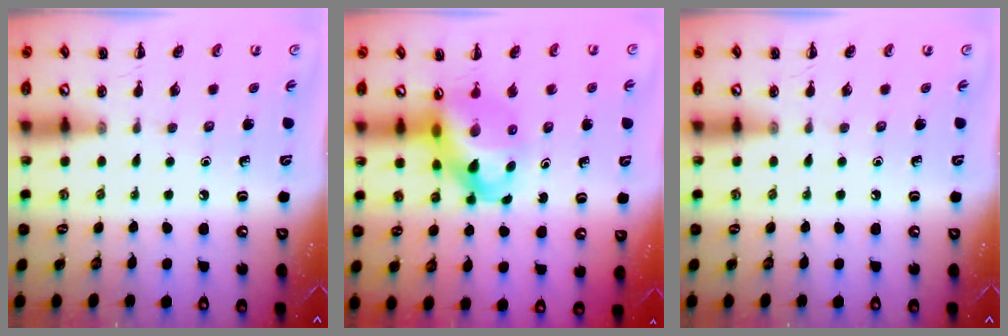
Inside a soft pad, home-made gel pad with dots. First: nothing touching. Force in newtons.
{"total": 10.5, "press": 10.0, "slide": 3.1}
{"total": 0.0}